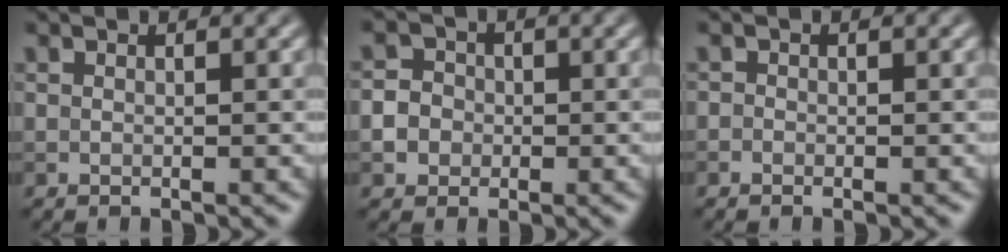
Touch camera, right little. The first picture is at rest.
{"total": 4.4, "force": [-0.9, 4.0, 1.6], "torque": [-0.002, 0.015, -0.038]}
{"total": 0.5, "force": [-0.3, 0.4, 0.1], "torque": [0.003, -0.004, -0.008]}